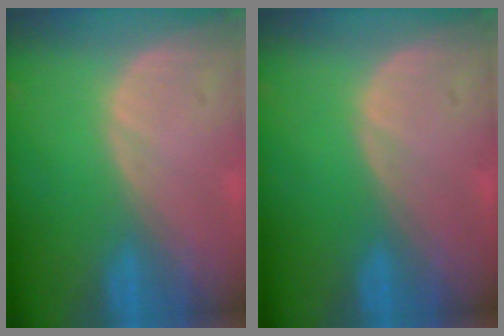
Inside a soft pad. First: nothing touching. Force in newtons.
{"total": 0.0}